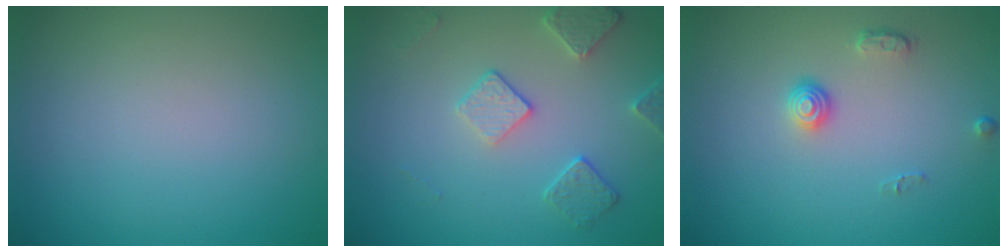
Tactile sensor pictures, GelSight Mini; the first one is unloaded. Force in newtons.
{"total": 2.8, "press": 2.7, "slide": 0.7}
{"total": 1.4, "press": 1.0, "slide": 1.0}